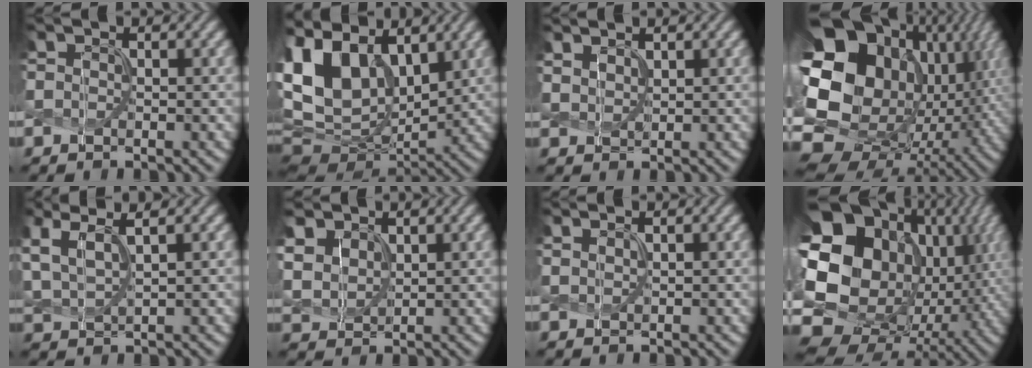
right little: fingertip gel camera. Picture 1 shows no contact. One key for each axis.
{"total": 15.3, "fx": 5.6, "fy": 9.8, "fz": 10.2, "tx": -0.225, "ty": 0.017, "tz": 0.103}
{"total": 1.7, "fx": 1.4, "fy": 0.6, "fz": 0.7, "tx": -0.023, "ty": 0.000, "tz": 0.035}
{"total": 22.0, "fx": 1.2, "fy": 17.4, "fz": 13.5, "tx": -0.280, "ty": -0.016, "tz": 0.018}
{"total": 4.9, "fx": 2.8, "fy": 1.7, "fz": 3.7, "tx": -0.099, "ty": 0.016, "tz": 0.055}
{"total": 5.2, "fx": 2.9, "fy": 3.4, "fz": 2.7, "tx": -0.100, "ty": 0.008, "tz": 0.066}
{"total": 0.9, "fx": 0.7, "fy": 0.2, "fz": 0.5, "tx": -0.011, "ty": -0.003, "tz": 0.013}
{"total": 22.6, "fx": 1.4, "fy": 19.1, "fz": 11.9, "tx": -0.246, "ty": 0.006, "tz": 0.015}